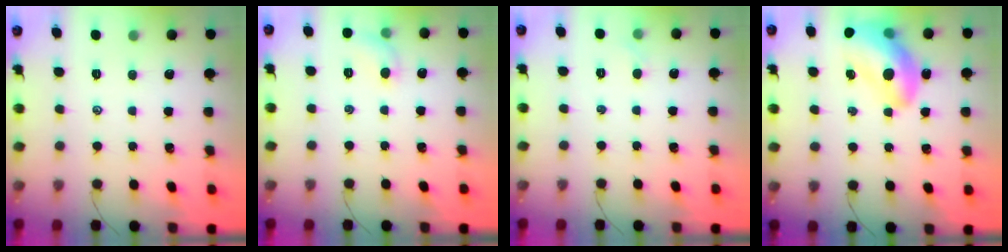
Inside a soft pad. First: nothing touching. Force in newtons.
{"total": 5.5, "press": 5.4, "slide": 1.1}
{"total": 2.7, "press": 2.5, "slide": 0.9}
{"total": 15.9, "press": 15.3, "slide": 4.6}